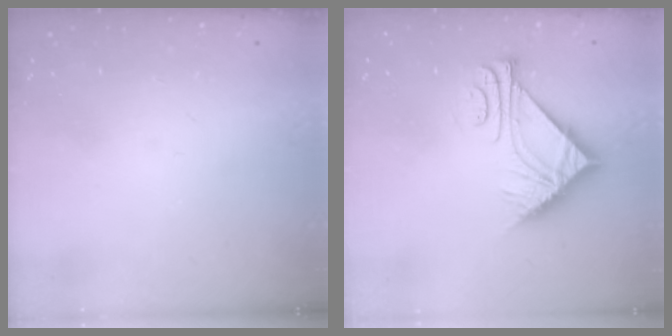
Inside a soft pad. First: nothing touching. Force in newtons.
{"total": 9.3, "press": 9.3, "slide": 0.5}